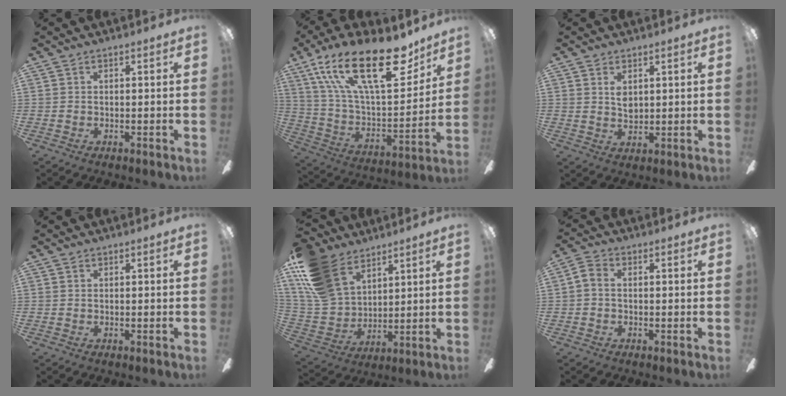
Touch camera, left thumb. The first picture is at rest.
{"total": 27.8, "force": [16.1, 11.1, 19.8], "torque": [-0.351, -0.091, 0.274]}
{"total": 3.4, "force": [1.4, 2.0, 2.3], "torque": [-0.032, -0.004, 0.022]}
{"total": 0.0}
{"total": 19.2, "force": [11.5, 11.6, 10.0], "torque": [-0.244, -0.045, 0.220]}
{"total": 3.1, "force": [-0.4, 2.0, 2.3], "torque": [-0.049, 0.008, -0.009]}